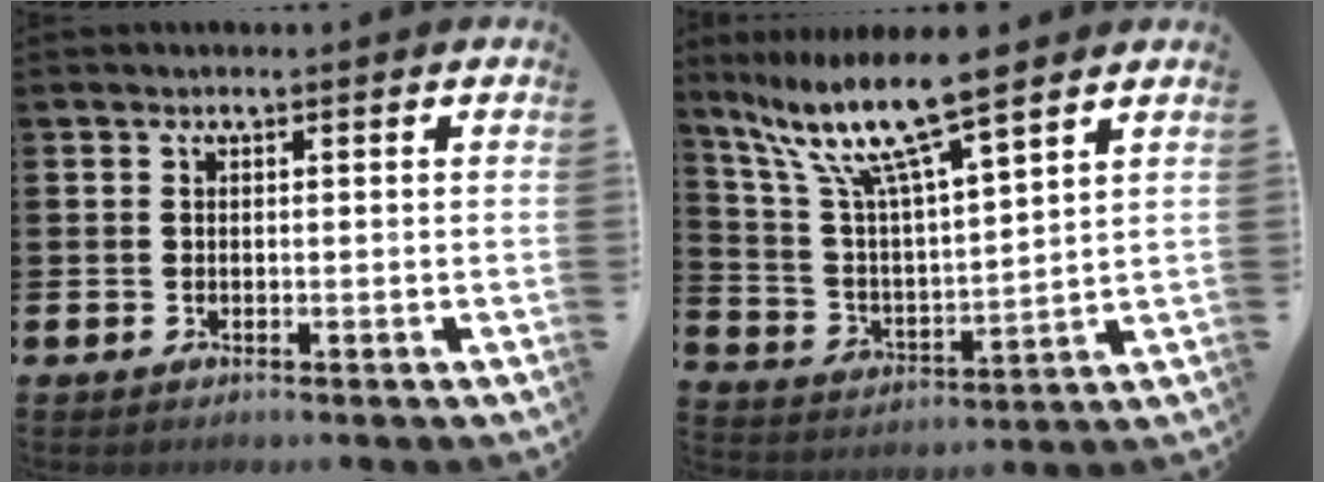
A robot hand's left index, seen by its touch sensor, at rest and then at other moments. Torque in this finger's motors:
{"motor_torque": [1.26, -0.88, 1.05, 0.21]}